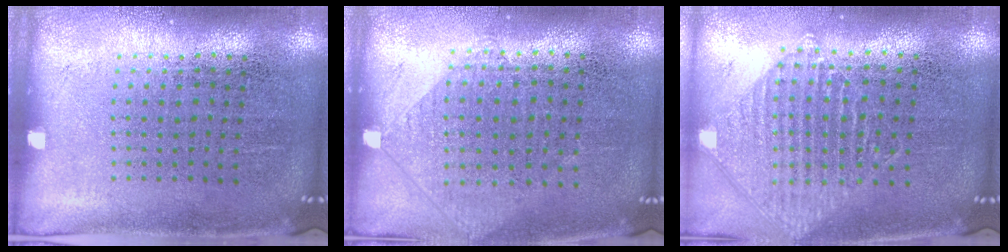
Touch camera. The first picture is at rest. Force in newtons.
{"total": 0.9, "press": 0.8, "slide": 0.3}
{"total": 1.0, "press": 1.0, "slide": 0.1}